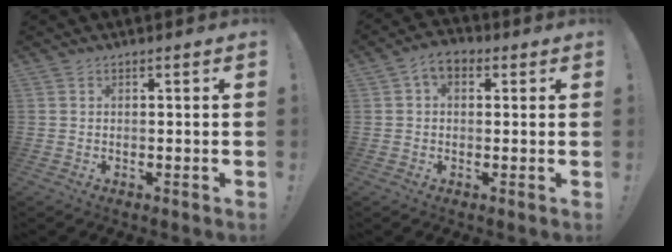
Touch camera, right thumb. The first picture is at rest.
{"total": 5.3, "force": [1.6, 3.5, 3.6], "torque": [-0.058, 0.002, 0.031]}